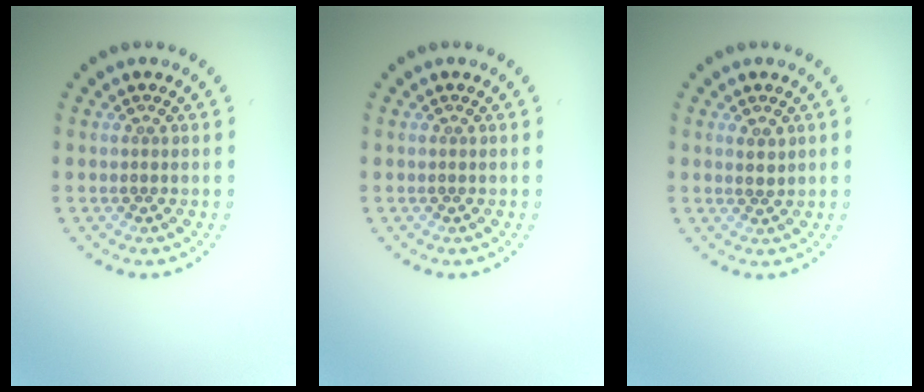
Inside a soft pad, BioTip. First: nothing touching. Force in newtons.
{"total": 0.0}
{"total": 1.2, "press": 1.0, "slide": 0.6}